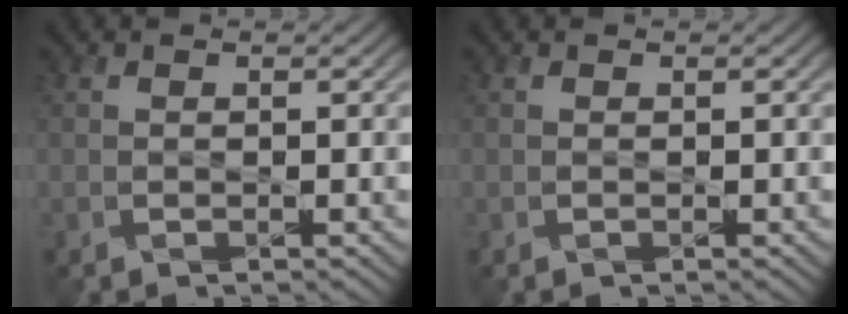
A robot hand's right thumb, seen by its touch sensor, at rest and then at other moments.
{"total": 0.0}